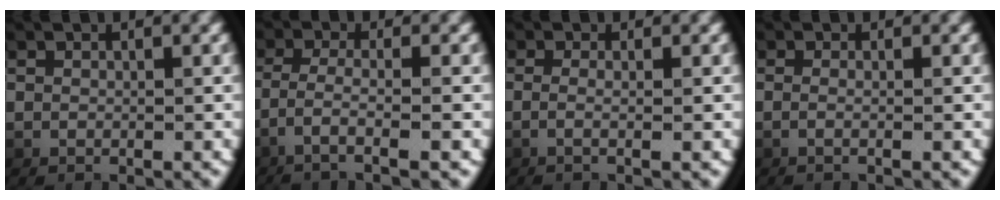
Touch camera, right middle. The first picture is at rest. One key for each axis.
{"total": 4.2, "fx": -2.3, "fy": 0.6, "fz": 3.4, "tx": -0.077, "ty": -0.014, "tz": -0.030}
{"total": 1.8, "fx": -0.3, "fy": -0.2, "fz": 1.8, "tx": -0.050, "ty": -0.009, "tz": -0.003}
{"total": 1.4, "fx": -0.5, "fy": -0.3, "fz": 1.2, "tx": -0.037, "ty": -0.008, "tz": -0.006}